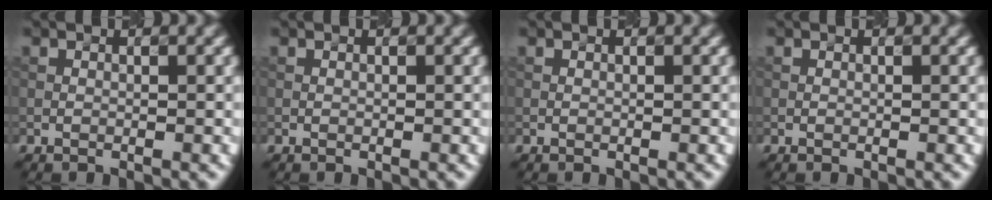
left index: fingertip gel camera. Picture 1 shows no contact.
{"total": 0.0}
{"total": 0.0}
{"total": 0.0}